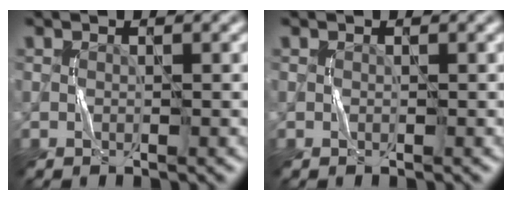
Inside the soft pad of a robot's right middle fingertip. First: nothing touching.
{"total": 0.0}